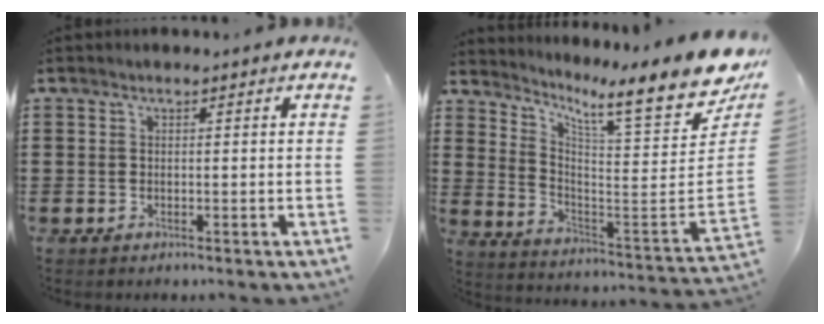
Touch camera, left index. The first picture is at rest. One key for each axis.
{"total": 9.8, "fx": 7.4, "fy": 0.6, "fz": 6.4, "tx": -0.113, "ty": -0.078, "tz": 0.108}